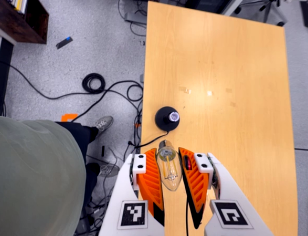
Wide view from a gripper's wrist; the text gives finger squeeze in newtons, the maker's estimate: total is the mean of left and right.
{"total": 20.7, "left": 22.9, "right": 18.5}